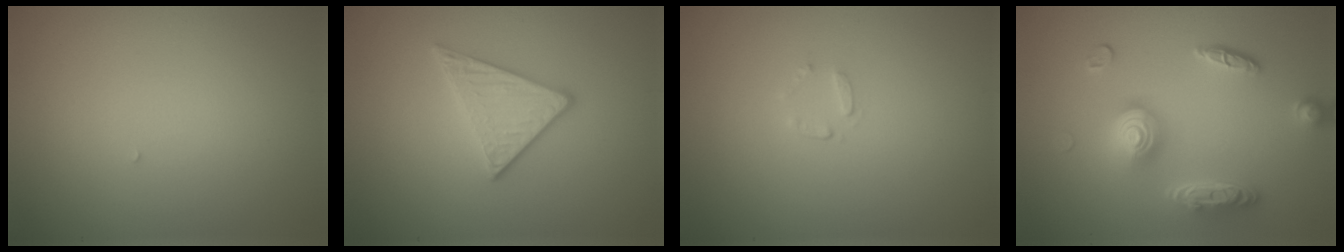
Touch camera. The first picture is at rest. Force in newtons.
{"total": 2.8, "press": 2.7, "slide": 0.6}
{"total": 0.7, "press": 0.4, "slide": 0.6}
{"total": 5.1, "press": 3.8, "slide": 3.4}